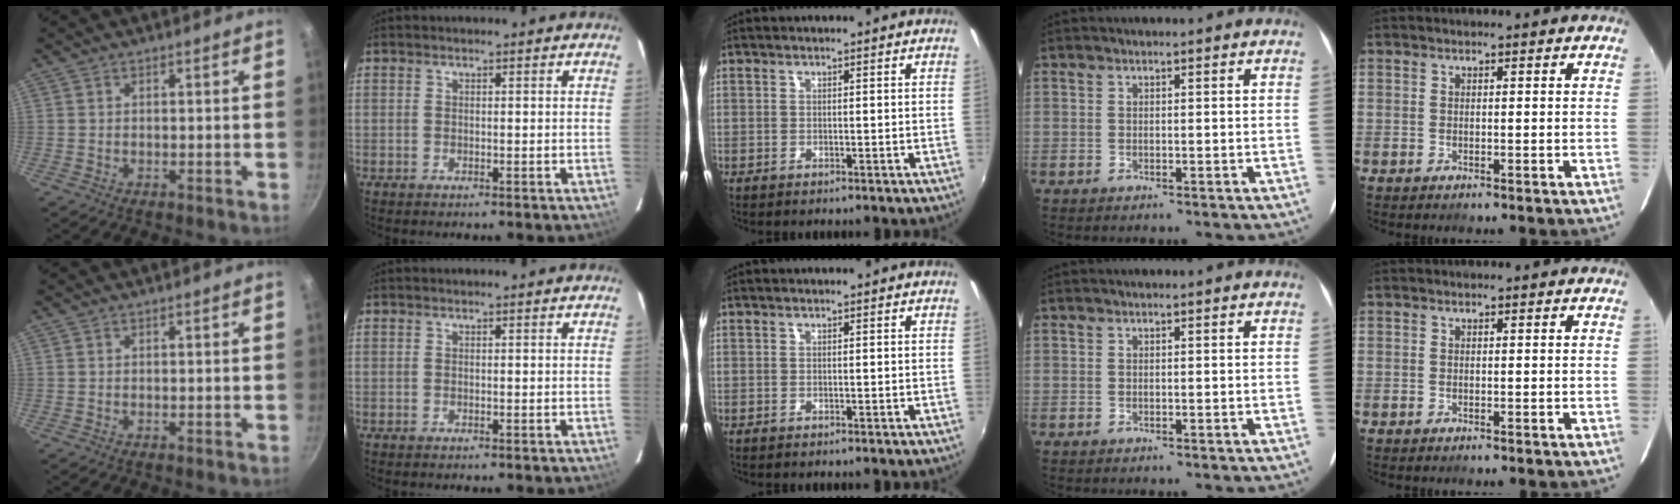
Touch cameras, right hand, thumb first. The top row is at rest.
{}